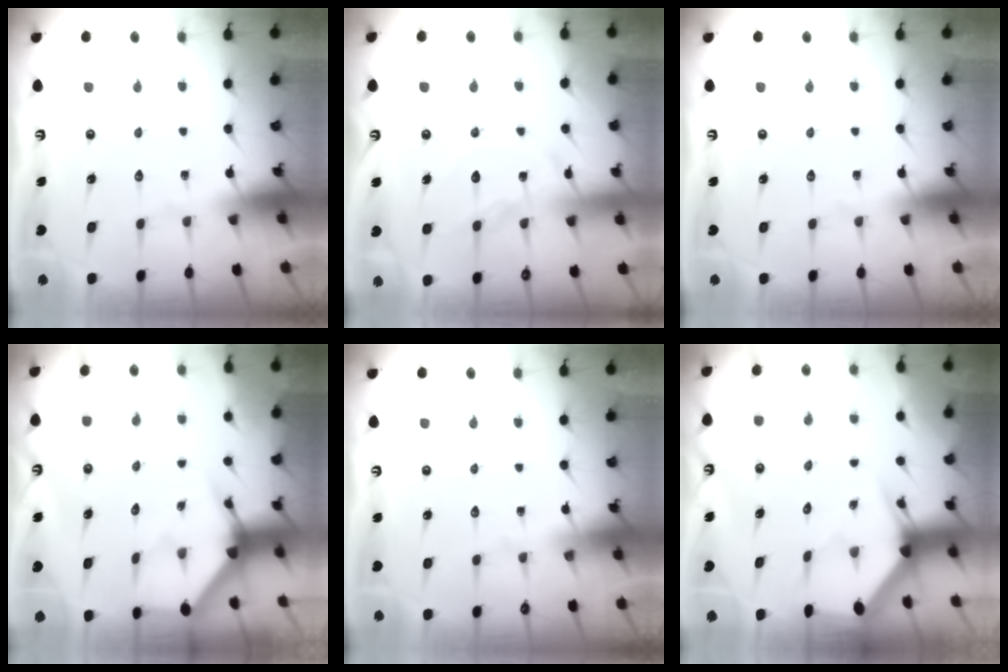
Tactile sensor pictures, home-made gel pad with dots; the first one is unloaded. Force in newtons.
{"total": 11.5, "press": 11.4, "slide": 1.1}
{"total": 0.0}
{"total": 3.6, "press": 3.6, "slide": 0.2}
{"total": 0.0}
{"total": 3.1, "press": 3.1, "slide": 0.1}